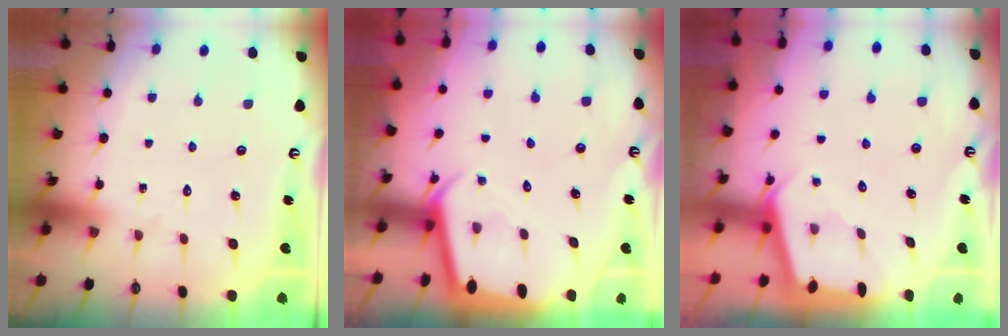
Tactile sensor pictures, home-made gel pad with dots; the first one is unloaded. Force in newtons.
{"total": 2.0, "press": 2.0, "slide": 0.1}
{"total": 2.1, "press": 2.1, "slide": 0.3}